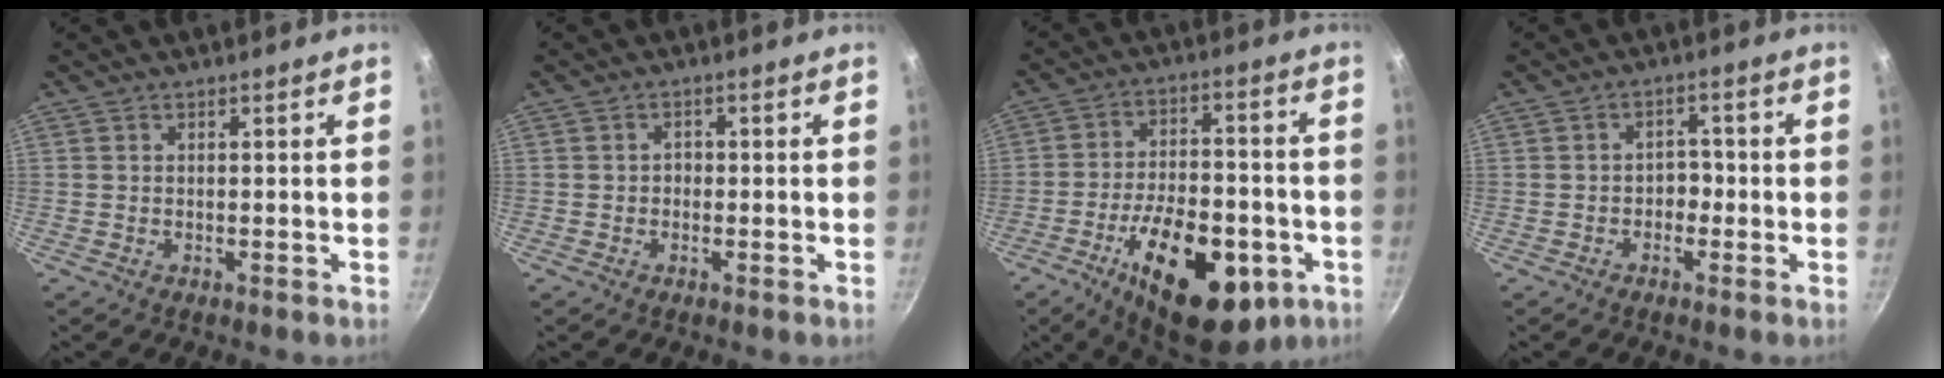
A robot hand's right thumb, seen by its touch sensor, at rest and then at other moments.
{"total": 1.5, "force": [-0.4, 1.3, 0.6], "torque": [-0.003, 0.004, -0.009]}
{"total": 22.4, "force": [-8.9, 11.1, 17.2], "torque": [-0.231, 0.029, -0.125]}
{"total": 2.7, "force": [-1.1, 2.1, 1.3], "torque": [0.010, 0.018, -0.020]}